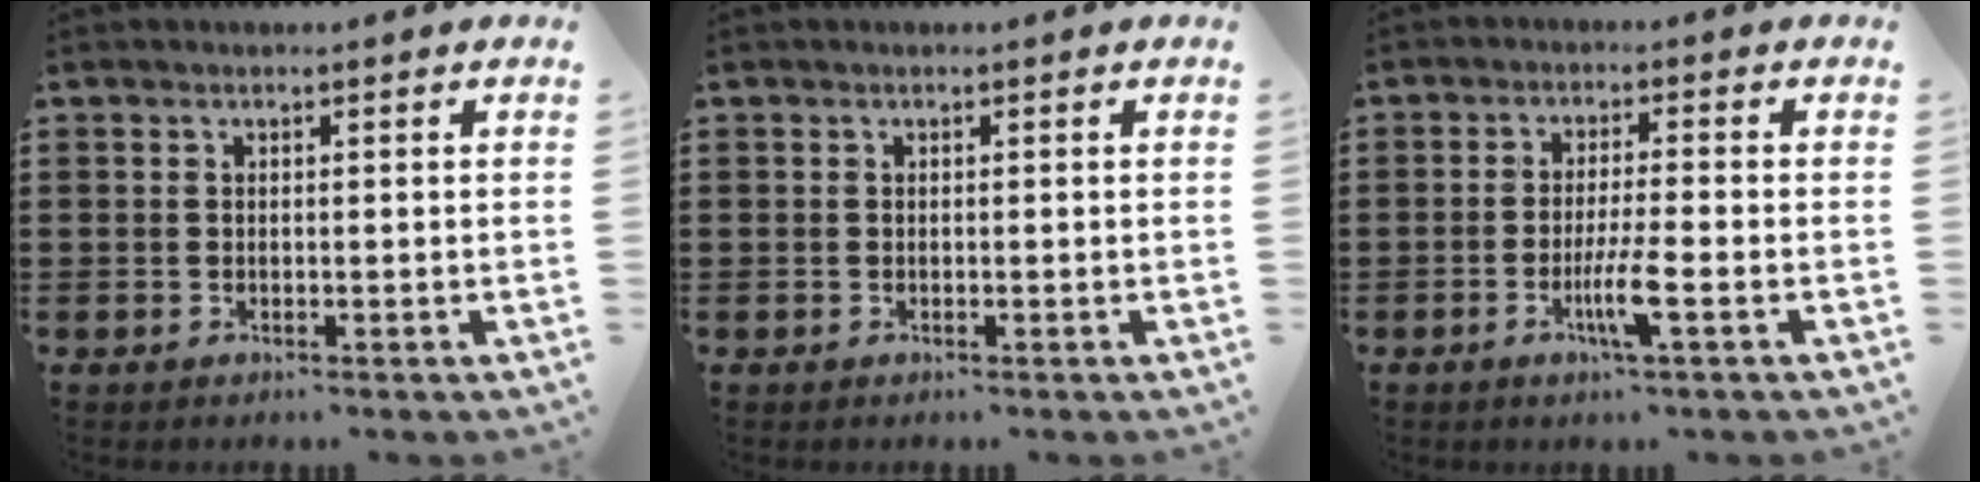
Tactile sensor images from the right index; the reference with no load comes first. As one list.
[{"total": 0.0}, {"total": 5.3, "force": [-2.1, 0.1, 4.8], "torque": [-0.086, -0.015, -0.036]}]